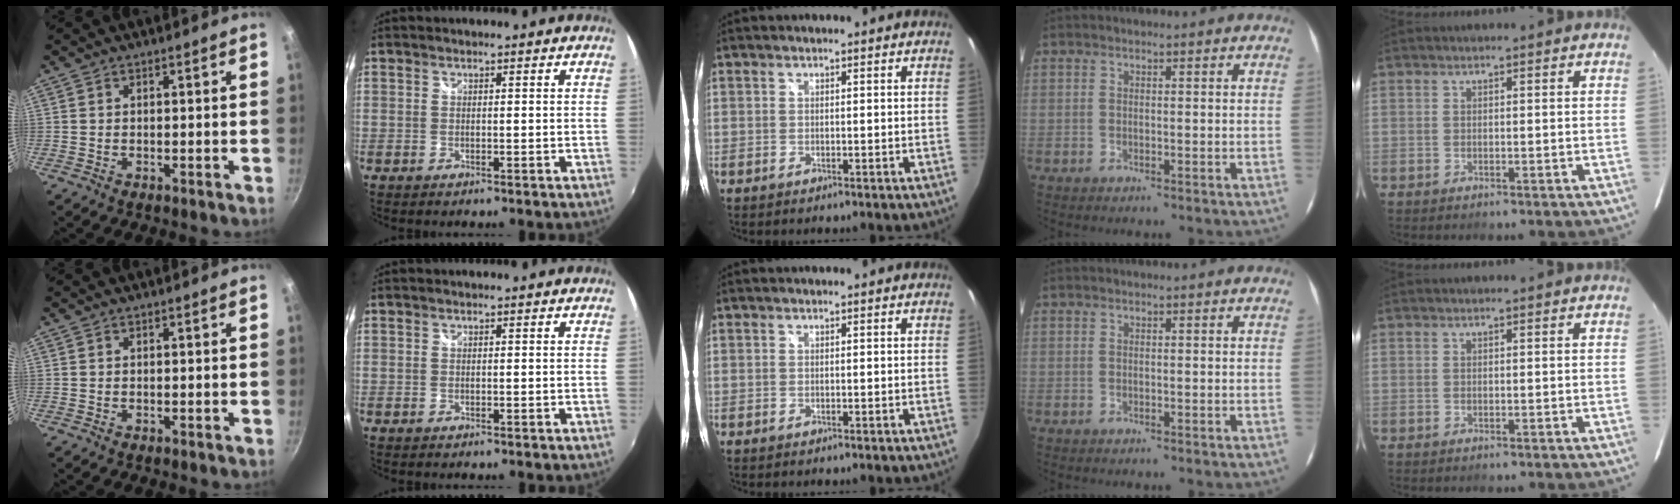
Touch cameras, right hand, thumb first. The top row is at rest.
{}